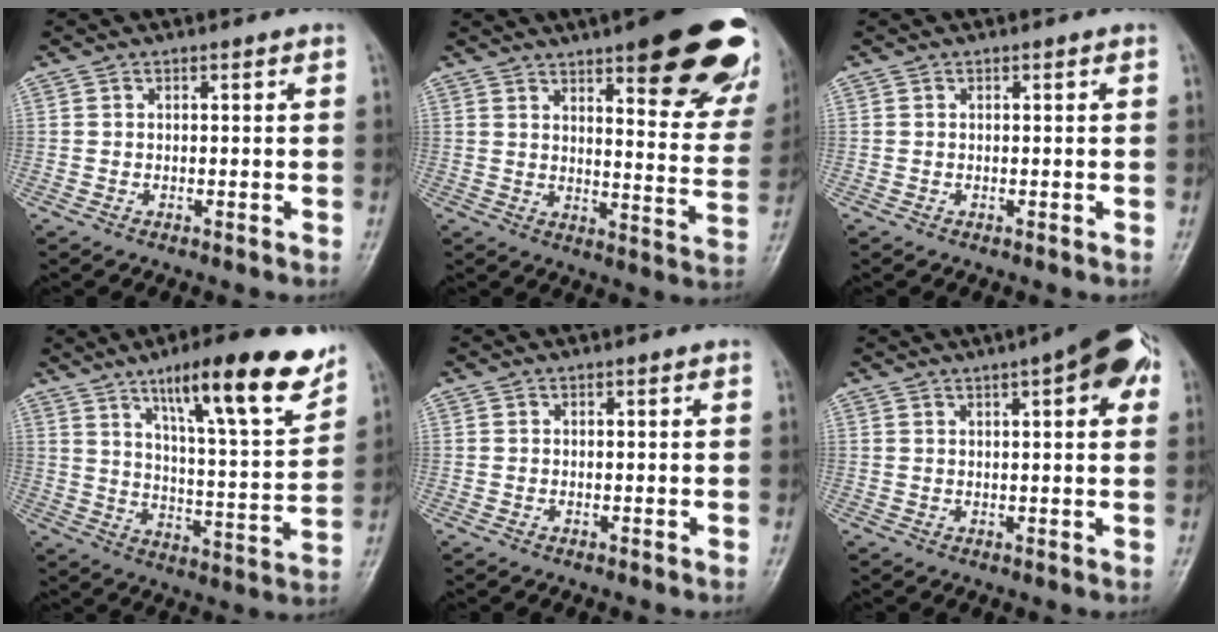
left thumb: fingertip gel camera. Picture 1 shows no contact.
{"total": 25.4, "force": [15.2, 7.0, 19.2], "torque": [-0.201, -0.057, 0.190]}
{"total": 0.0}
{"total": 19.0, "force": [12.0, 4.0, 14.1], "torque": [-0.184, -0.060, 0.189]}
{"total": 0.0}
{"total": 11.3, "force": [4.9, 3.4, 9.5], "torque": [-0.105, 0.008, 0.057]}